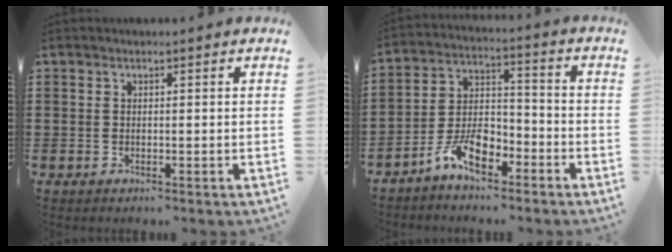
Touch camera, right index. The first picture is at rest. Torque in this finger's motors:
{"motor_torque": [1.08, 1.06, 0.21, 0.06]}